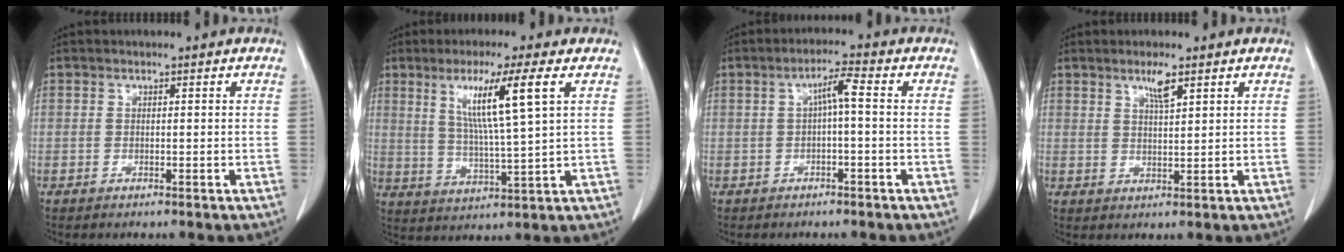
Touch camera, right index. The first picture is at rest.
{"total": 10.1, "force": [3.9, -0.9, 9.3], "torque": [-0.166, -0.007, 0.074]}
{"total": 3.4, "force": [0.3, 0.3, 3.4], "torque": [-0.059, 0.014, 0.005]}
{"total": 3.3, "force": [2.2, 0.3, 2.5], "torque": [-0.046, -0.003, 0.040]}